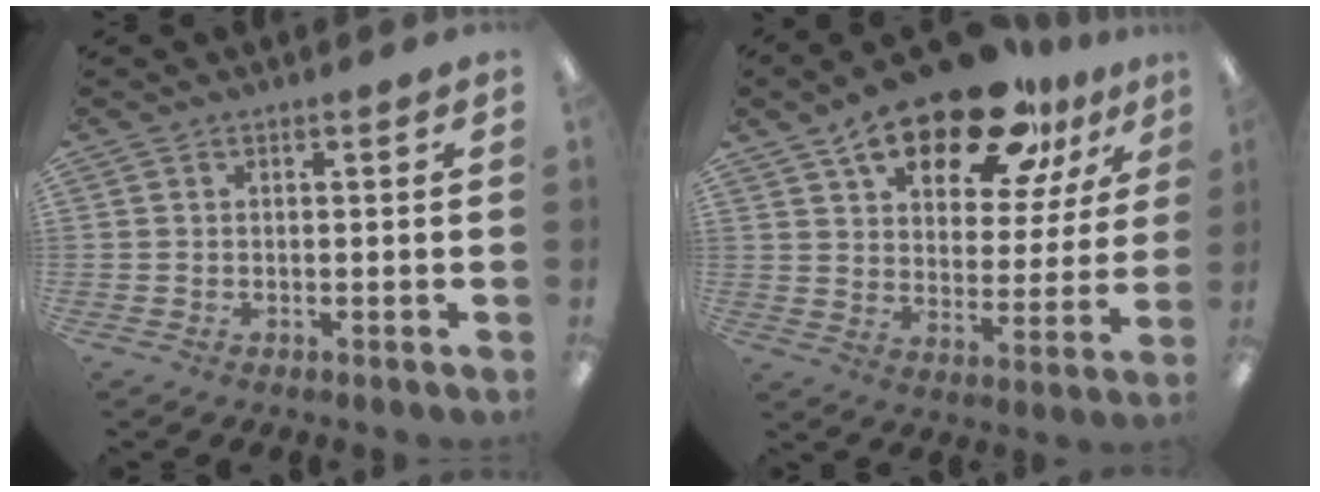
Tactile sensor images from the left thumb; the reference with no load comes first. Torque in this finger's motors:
{"motor_torque": [0.46, 0.78, 1.30, -1.47, 0.18]}